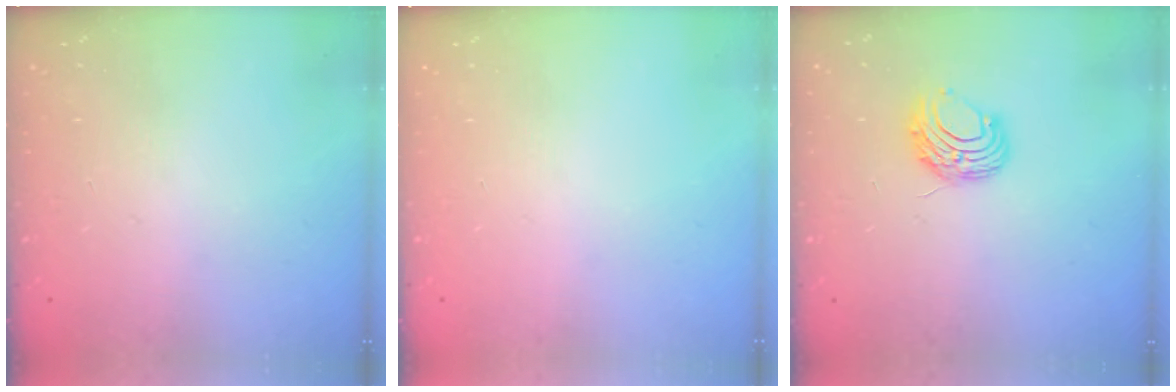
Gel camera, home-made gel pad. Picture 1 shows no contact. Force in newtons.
{"total": 0.0}
{"total": 7.6, "press": 7.6, "slide": 0.5}